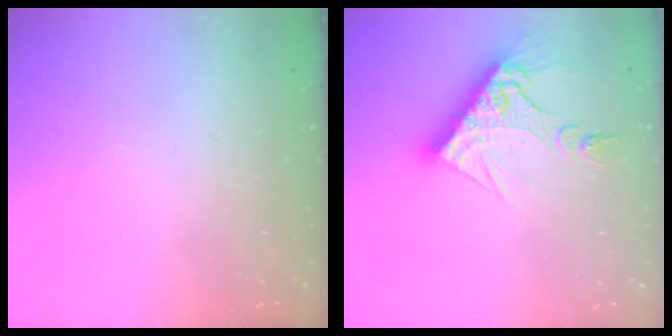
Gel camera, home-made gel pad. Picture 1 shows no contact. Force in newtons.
{"total": 12.9, "press": 12.8, "slide": 1.3}